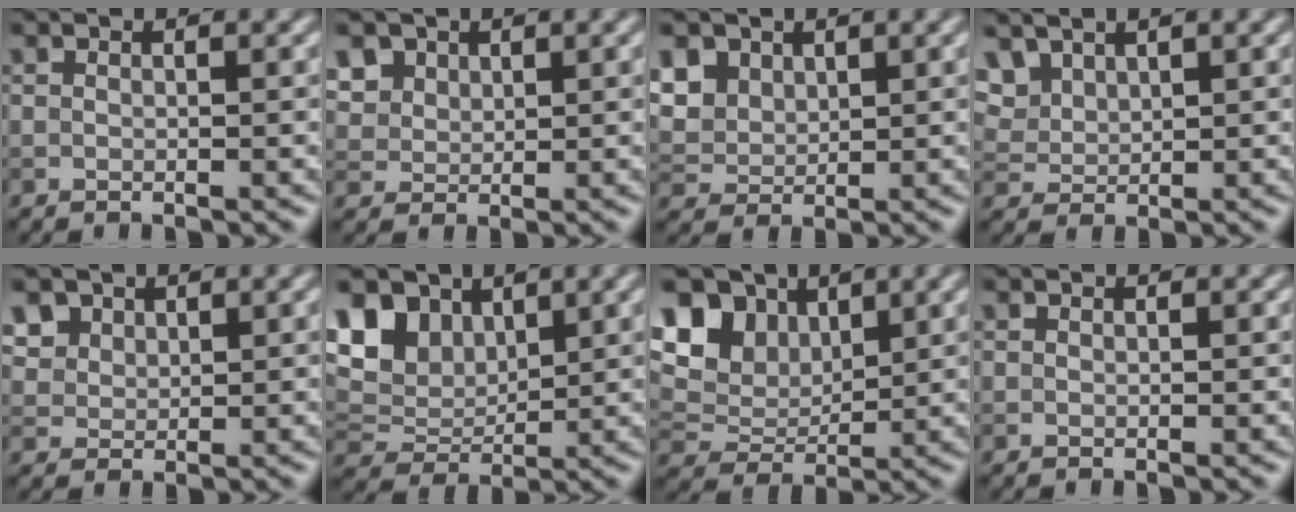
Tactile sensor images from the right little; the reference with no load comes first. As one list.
[{"total": 5.7, "force": [3.1, 4.1, 2.5], "torque": [-0.084, 0.007, 0.060]}, {"total": 5.7, "force": [2.8, 4.2, 2.8], "torque": [-0.097, 0.011, 0.058]}, {"total": 3.2, "force": [2.2, 1.8, 1.4], "torque": [-0.042, 0.001, 0.056]}, {"total": 5.2, "force": [3.0, 3.6, 2.2], "torque": [-0.076, 0.004, 0.061]}, {"total": 8.4, "force": [4.2, 5.6, 4.7], "torque": [-0.117, 0.018, 0.068]}, {"total": 10.4, "force": [5.1, 7.1, 5.6], "torque": [-0.118, 0.021, 0.085]}, {"total": 0.0}]